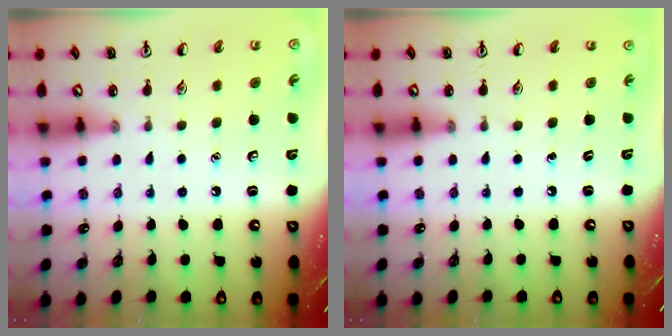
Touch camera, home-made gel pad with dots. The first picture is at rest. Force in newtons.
{"total": 0.0}